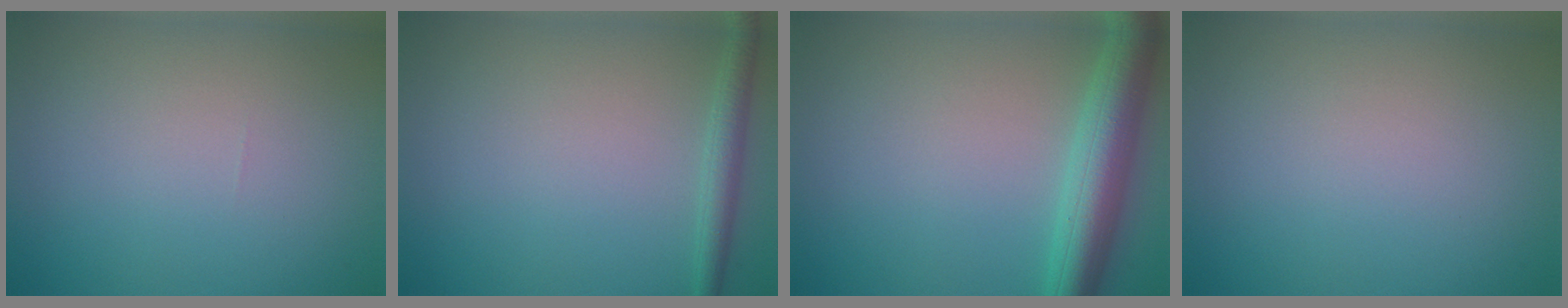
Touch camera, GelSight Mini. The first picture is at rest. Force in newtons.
{"total": 1.9, "press": 1.9, "slide": 0.1}
{"total": 5.9, "press": 5.9, "slide": 0.2}
{"total": 0.0}